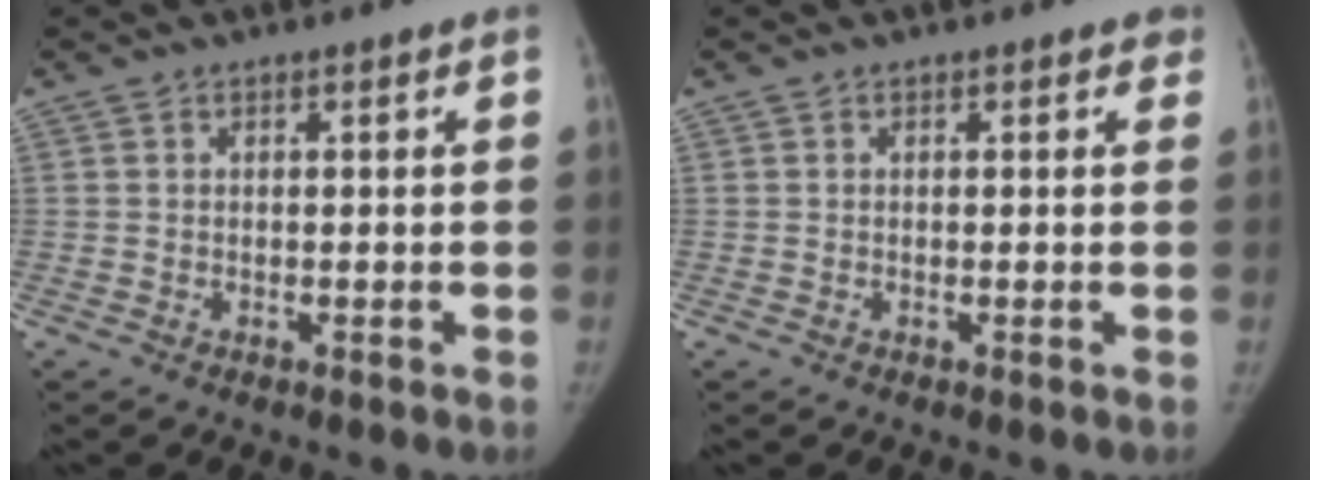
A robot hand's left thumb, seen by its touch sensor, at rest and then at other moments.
{"total": 0.9, "force": [0.6, 0.6, 0.4], "torque": [0.008, -0.002, 0.000]}